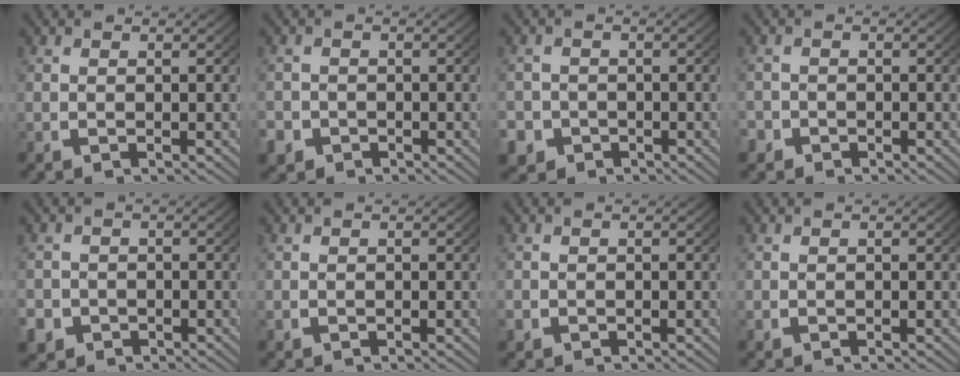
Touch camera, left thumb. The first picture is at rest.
{"total": 3.1, "force": [-2.0, 2.4, 0.4], "torque": [-0.020, -0.024, -0.027]}
{"total": 5.1, "force": [-2.9, 4.1, 1.1], "torque": [-0.032, -0.035, -0.040]}
{"total": 1.8, "force": [-1.4, 1.2, -0.1], "torque": [-0.002, -0.014, -0.023]}
{"total": 3.9, "force": [-2.2, 3.2, 0.8], "torque": [-0.028, -0.029, -0.029]}
{"total": 0.0}
{"total": 0.8, "force": [-0.4, 0.7, 0.1], "torque": [-0.009, -0.007, -0.006]}
{"total": 0.0}